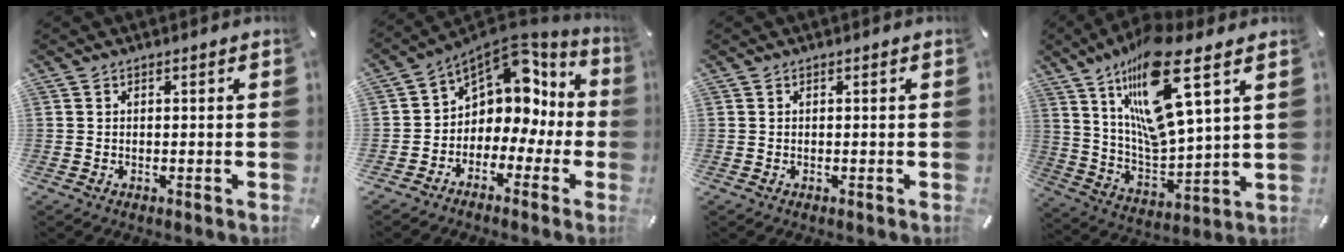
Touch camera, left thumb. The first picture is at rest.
{"total": 9.1, "force": [3.9, 7.1, 4.2], "torque": [-0.068, -0.044, 0.068]}
{"total": 0.0}
{"total": 20.4, "force": [12.2, 5.3, 15.4], "torque": [-0.304, -0.068, 0.196]}